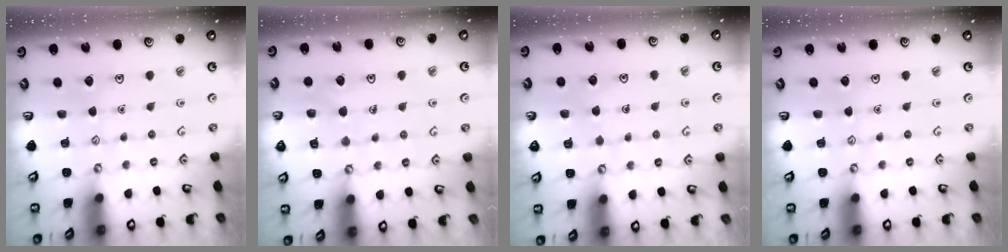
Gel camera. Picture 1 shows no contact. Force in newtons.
{"total": 6.2, "press": 6.2, "slide": 0.5}
{"total": 4.9, "press": 4.9, "slide": 0.3}
{"total": 0.0}